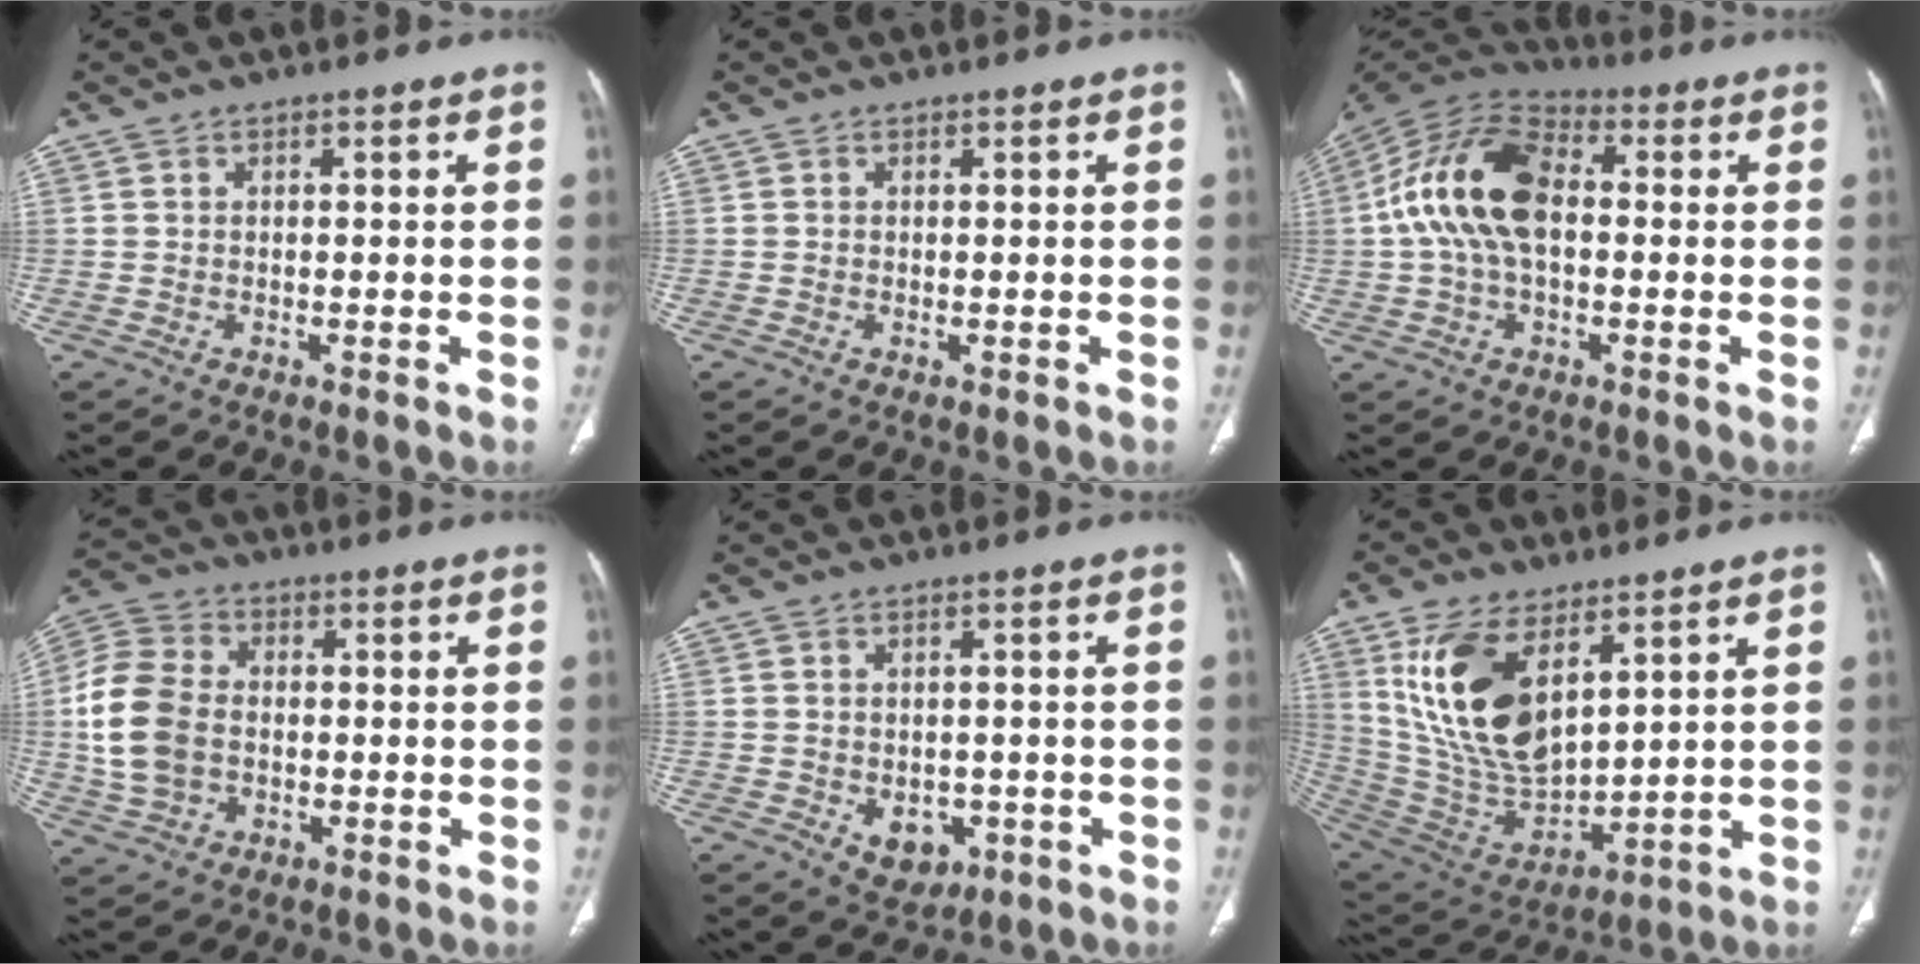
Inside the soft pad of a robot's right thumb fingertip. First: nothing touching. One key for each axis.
{"total": 0.5, "fx": -0.1, "fy": 0.2, "fz": 0.5, "tx": -0.013, "ty": -0.003, "tz": -0.001}
{"total": 16.4, "fx": 1.0, "fy": 9.9, "fz": 13.1, "tx": -0.247, "ty": 0.035, "tz": 0.009}
{"total": 13.6, "fx": -0.5, "fy": 10.0, "fz": 9.2, "tx": -0.181, "ty": 0.016, "tz": -0.010}
{"total": 4.4, "fx": -1.4, "fy": 3.2, "fz": 2.6, "tx": -0.024, "ty": 0.005, "tz": -0.007}
{"total": 19.2, "fx": 8.0, "fy": 9.8, "fz": 14.4, "tx": -0.257, "ty": -0.035, "tz": 0.170}